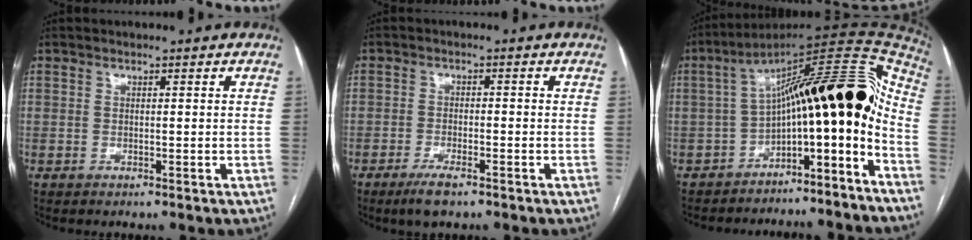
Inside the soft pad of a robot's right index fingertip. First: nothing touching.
{"total": 4.1, "force": [-2.8, 0.9, 2.8], "torque": [-0.058, -0.005, -0.049]}
{"total": 21.5, "force": [-7.1, 5.6, 19.5], "torque": [-0.246, 0.079, -0.100]}